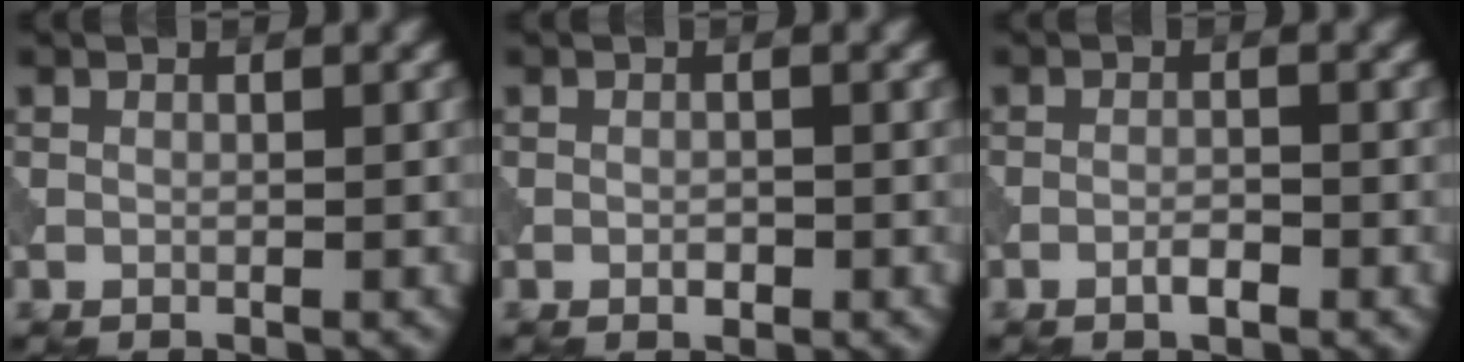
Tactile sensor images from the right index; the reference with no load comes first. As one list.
[{"total": 0.8, "force": [-0.4, 0.4, 0.6], "torque": [-0.009, 0.001, -0.007]}, {"total": 1.4, "force": [-0.9, 0.4, 1.1], "torque": [-0.020, 0.002, -0.019]}]